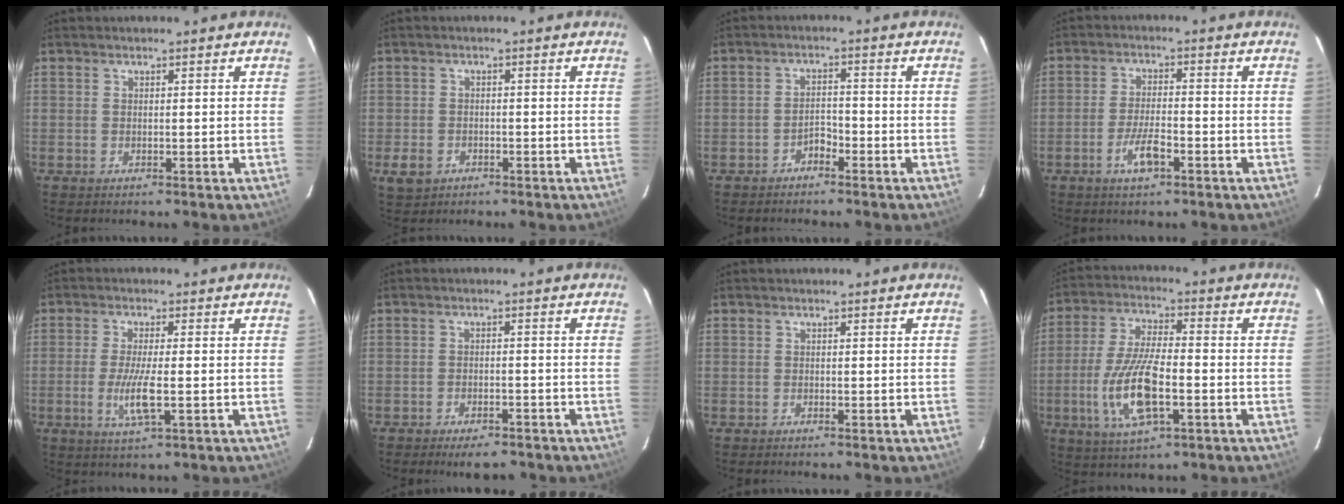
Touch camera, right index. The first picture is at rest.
{"total": 4.0, "force": [-1.8, 3.3, 1.4], "torque": [-0.035, 0.001, -0.025]}
{"total": 2.6, "force": [-2.1, 1.1, 0.9], "torque": [-0.021, 0.008, -0.032]}
{"total": 5.7, "force": [-2.9, 1.9, 4.5], "torque": [-0.096, -0.001, -0.052]}
{"total": 6.3, "force": [-1.4, 0.9, 6.1], "torque": [-0.124, -0.011, -0.029]}
{"total": 5.7, "force": [-4.7, 2.1, 2.5], "torque": [-0.054, 0.000, -0.067]}
{"total": 0.6, "force": [-0.5, 0.3, -0.1], "torque": [0.001, 0.001, -0.011]}
{"total": 13.4, "force": [-3.8, 4.5, 12.0], "torque": [-0.253, -0.008, -0.070]}